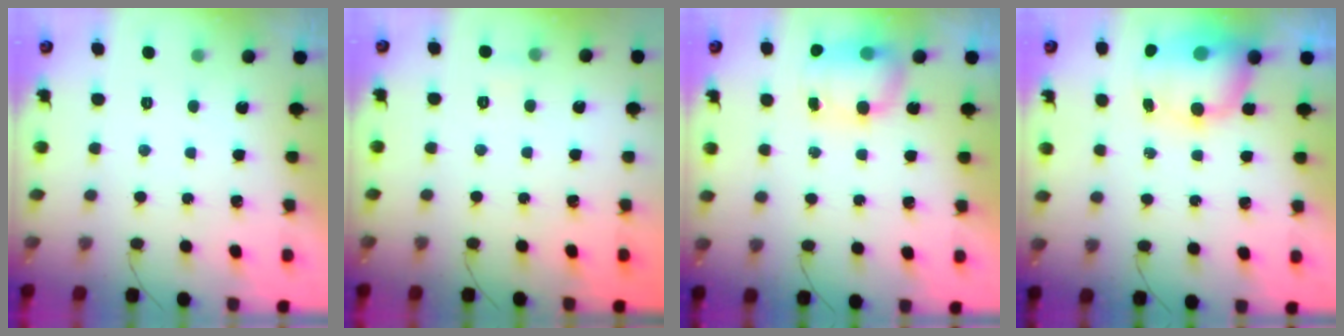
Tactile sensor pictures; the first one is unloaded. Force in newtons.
{"total": 4.3, "press": 4.1, "slide": 1.2}
{"total": 11.5, "press": 8.6, "slide": 7.6}
{"total": 9.0, "press": 8.8, "slide": 1.9}